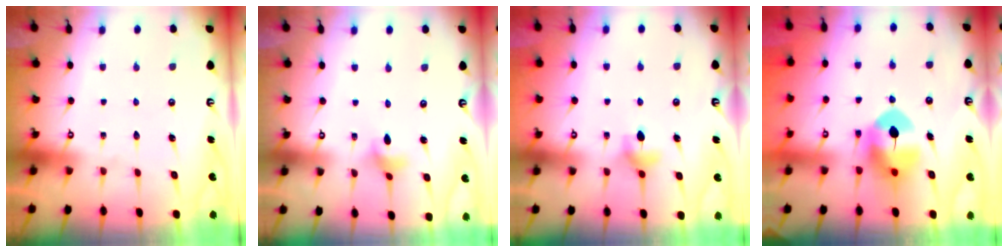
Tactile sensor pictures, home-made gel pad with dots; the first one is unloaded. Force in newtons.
{"total": 2.8, "press": 2.8, "slide": 0.3}
{"total": 6.6, "press": 6.5, "slide": 0.9}
{"total": 9.5, "press": 9.4, "slide": 1.5}